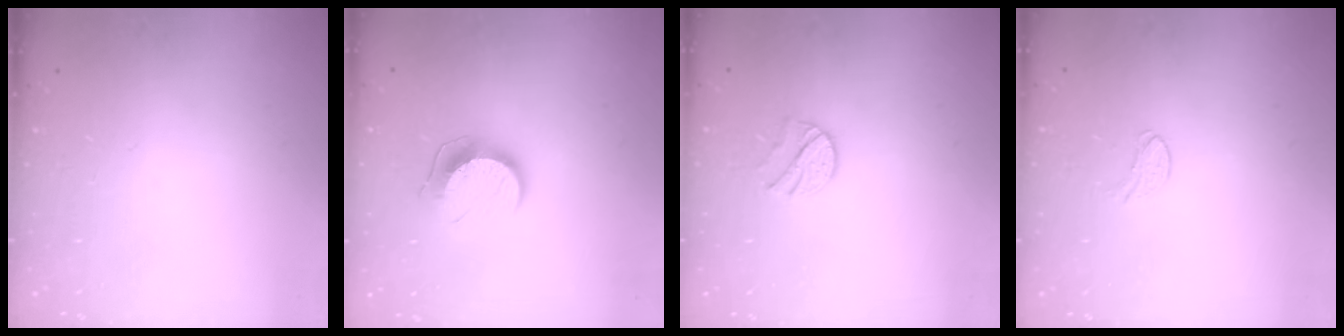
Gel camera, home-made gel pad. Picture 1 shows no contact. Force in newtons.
{"total": 10.2, "press": 10.2, "slide": 0.5}
{"total": 8.1, "press": 8.1, "slide": 0.1}
{"total": 7.1, "press": 7.1, "slide": 0.5}